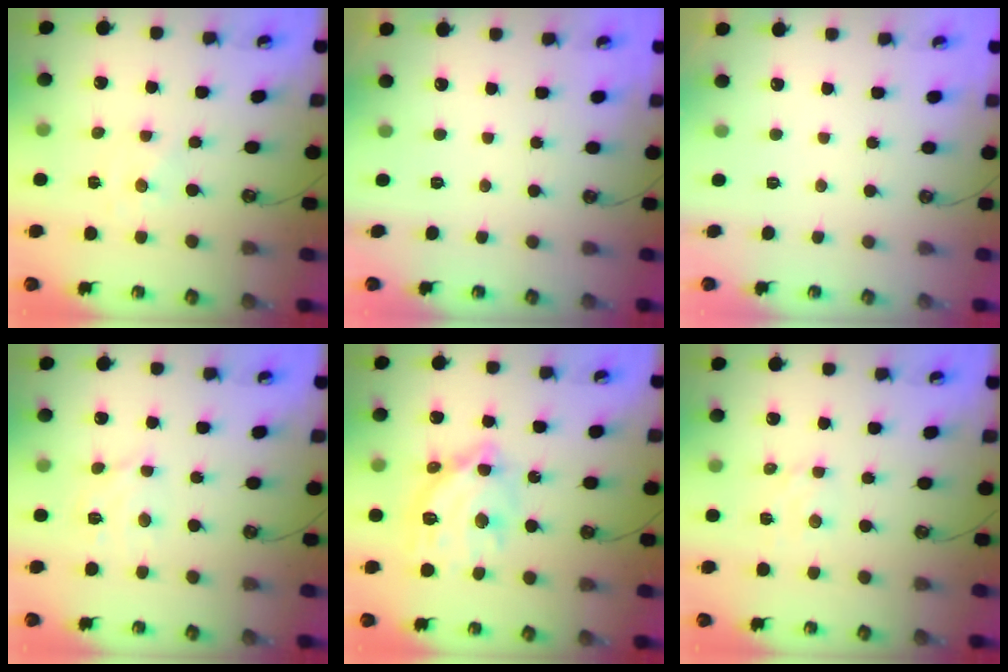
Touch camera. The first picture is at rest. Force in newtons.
{"total": 0.0}
{"total": 0.0}
{"total": 7.4, "press": 7.3, "slide": 0.5}
{"total": 15.6, "press": 15.5, "slide": 1.3}
{"total": 1.8, "press": 1.8, "slide": 0.3}